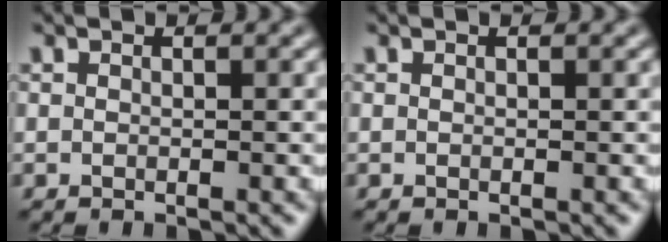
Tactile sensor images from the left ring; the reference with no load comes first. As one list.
[{"total": 0.0}]